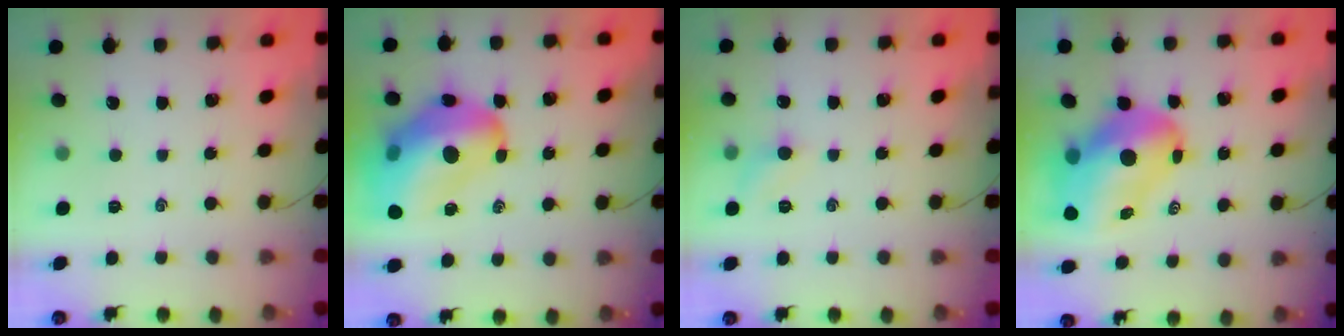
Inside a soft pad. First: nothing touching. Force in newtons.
{"total": 23.2, "press": 22.4, "slide": 5.9}
{"total": 5.1, "press": 4.8, "slide": 1.7}
{"total": 15.9, "press": 15.2, "slide": 4.5}